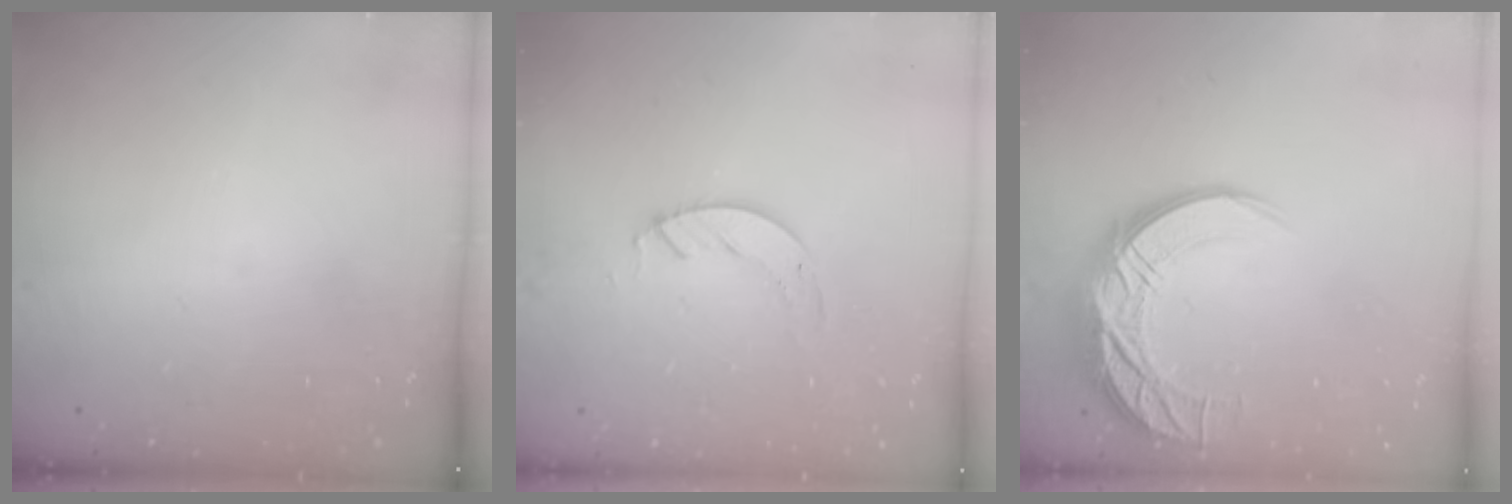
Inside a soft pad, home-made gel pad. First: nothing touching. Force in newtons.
{"total": 3.5, "press": 3.5, "slide": 0.4}
{"total": 15.9, "press": 15.9, "slide": 1.2}